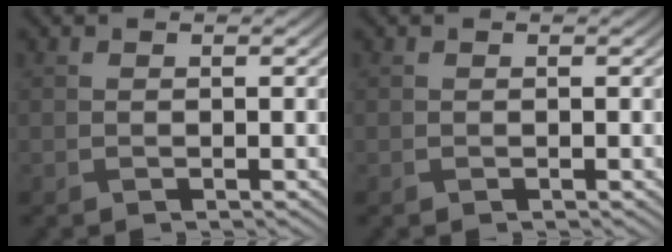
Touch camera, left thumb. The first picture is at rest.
{"total": 0.0}